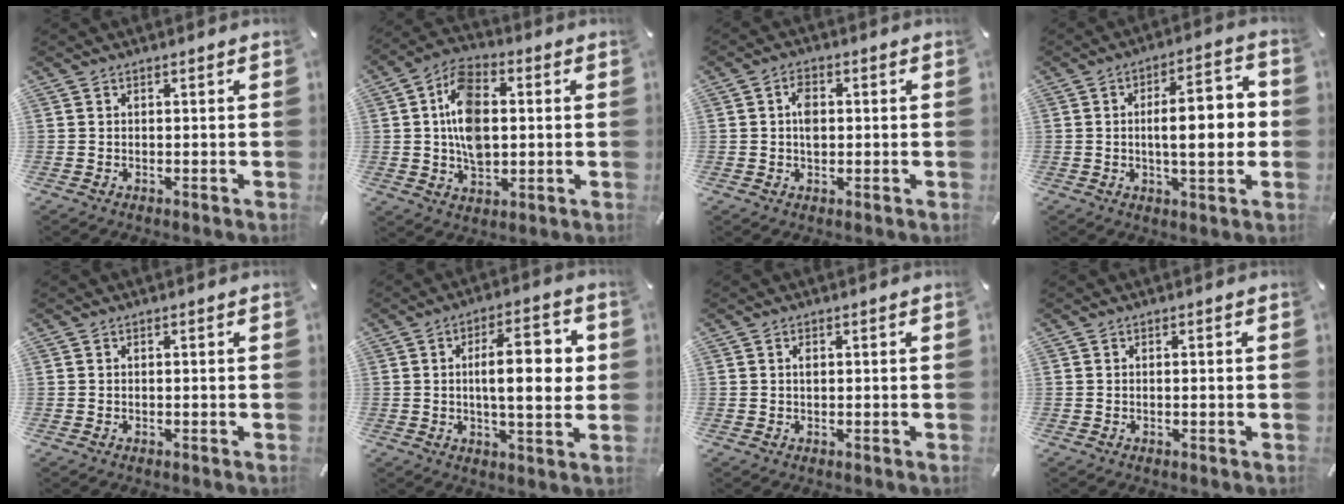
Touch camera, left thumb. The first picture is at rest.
{"total": 12.7, "force": [0.9, 8.5, 9.4], "torque": [-0.177, 0.008, 0.015]}
{"total": 4.1, "force": [0.4, 2.7, 3.1], "torque": [-0.046, 0.002, 0.002]}
{"total": 12.5, "force": [-0.4, 4.5, 11.6], "torque": [-0.159, 0.000, -0.014]}
{"total": 0.0}
{"total": 13.3, "force": [1.6, 4.8, 12.3], "torque": [-0.175, -0.001, 0.017]}
{"total": 1.1, "force": [0.2, 0.5, 0.9], "torque": [-0.019, 0.002, 0.003]}
{"total": 0.5, "force": [-0.1, 0.1, 0.5], "torque": [-0.010, -0.002, -0.001]}